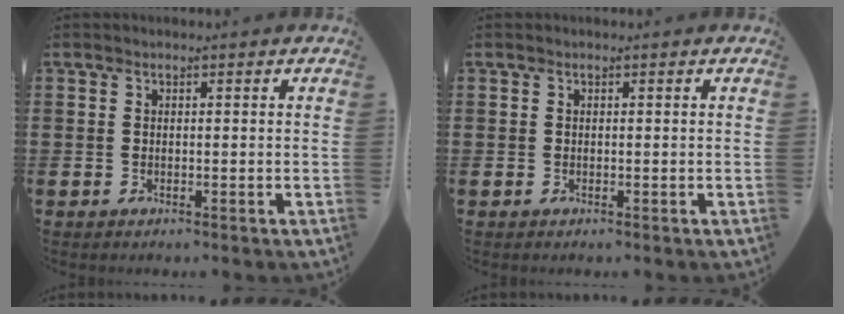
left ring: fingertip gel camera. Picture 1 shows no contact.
{"total": 0.0}